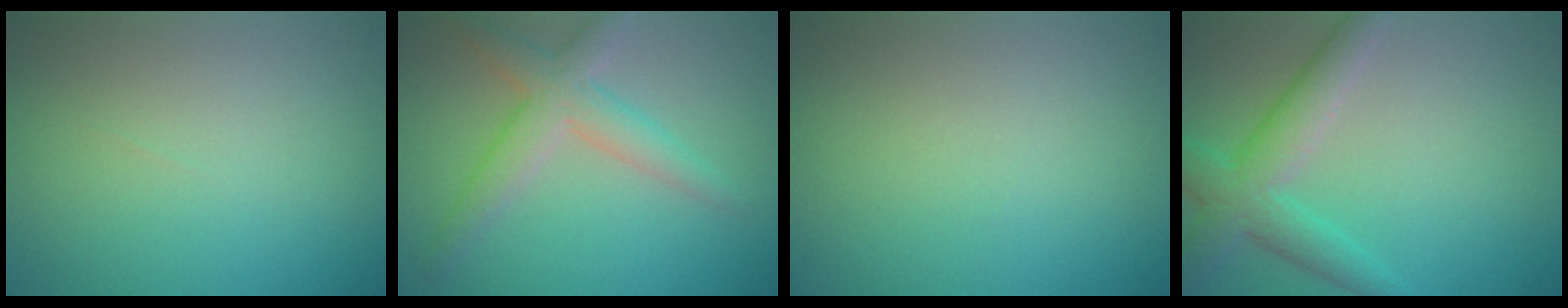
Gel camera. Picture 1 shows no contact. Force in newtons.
{"total": 4.0, "press": 4.0, "slide": 0.3}
{"total": 0.0}
{"total": 4.5, "press": 4.5, "slide": 0.1}